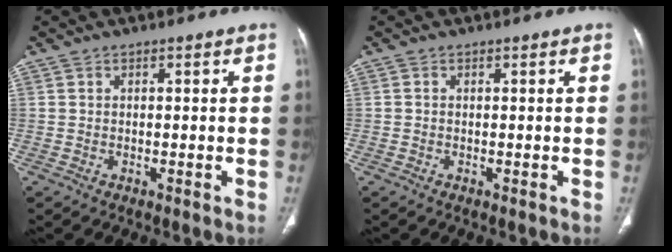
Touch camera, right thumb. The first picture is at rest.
{"total": 0.0}